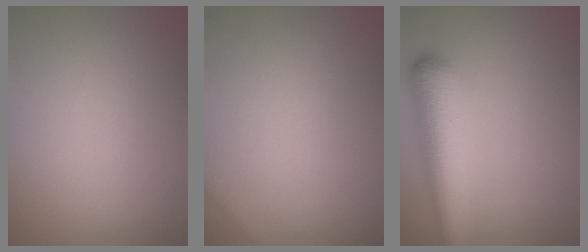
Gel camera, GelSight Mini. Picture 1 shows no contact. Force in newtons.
{"total": 1.5, "press": 1.5, "slide": 0.0}
{"total": 7.7, "press": 7.7, "slide": 0.4}